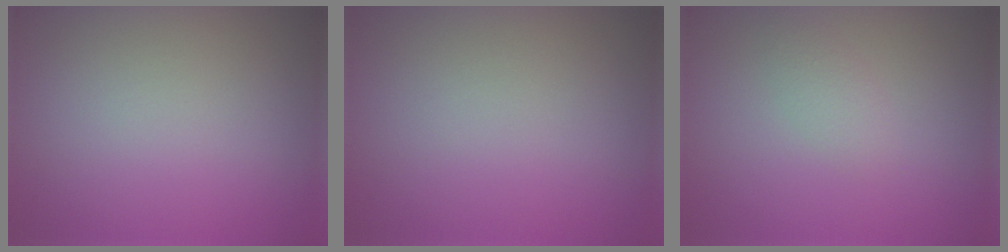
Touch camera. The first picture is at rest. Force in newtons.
{"total": 0.0}
{"total": 1.3, "press": 1.3, "slide": 0.1}